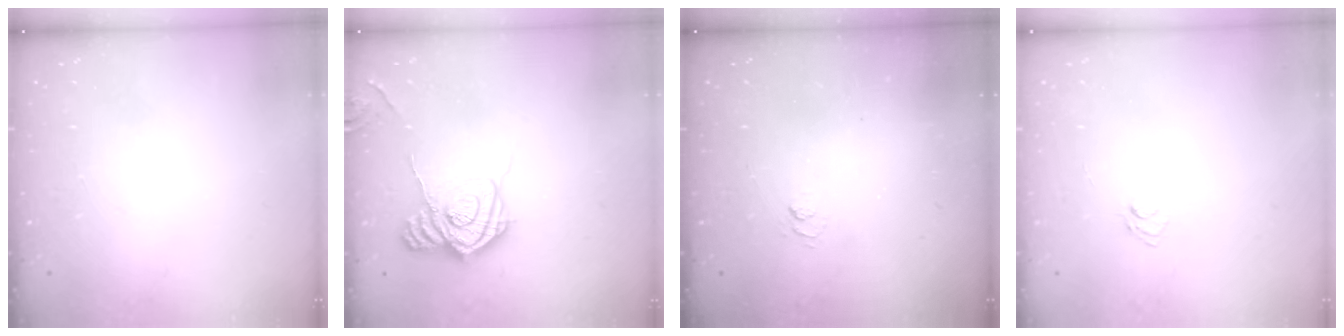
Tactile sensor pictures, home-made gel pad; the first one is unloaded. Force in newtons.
{"total": 15.8, "press": 15.8, "slide": 0.8}
{"total": 2.7, "press": 2.2, "slide": 1.5}
{"total": 3.7, "press": 3.5, "slide": 1.3}